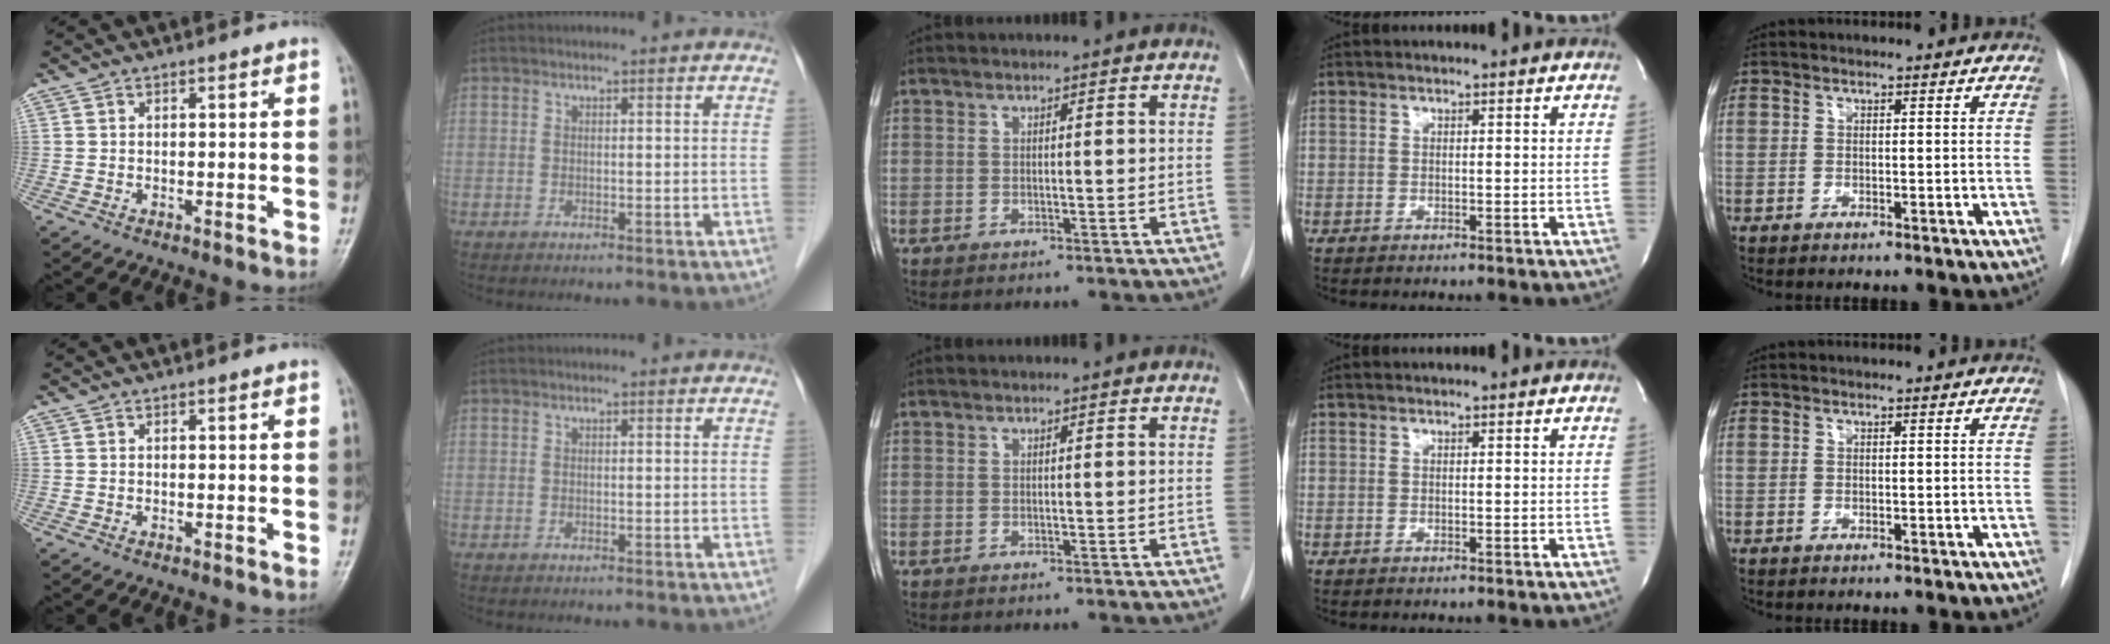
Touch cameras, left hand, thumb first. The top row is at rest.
{}